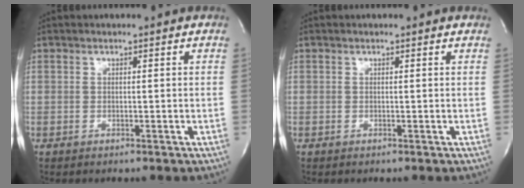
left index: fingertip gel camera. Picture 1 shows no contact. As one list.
[{"total": 0.0}]